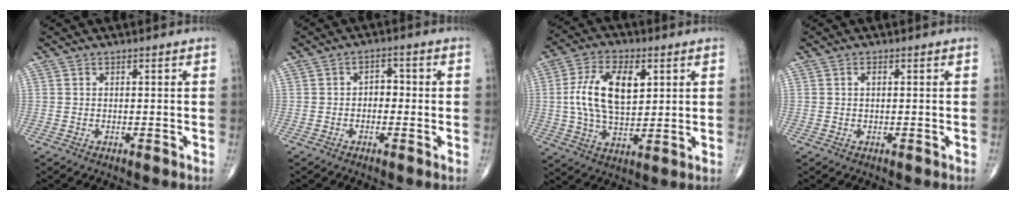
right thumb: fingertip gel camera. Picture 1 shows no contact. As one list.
[{"total": 2.9, "force": [-0.4, 2.0, 2.0], "torque": [-0.008, 0.014, -0.015]}, {"total": 13.6, "force": [2.7, 7.3, 11.1], "torque": [-0.202, -0.001, 0.051]}, {"total": 0.8, "force": [0.2, 0.3, 0.7], "torque": [-0.011, 0.001, 0.000]}]